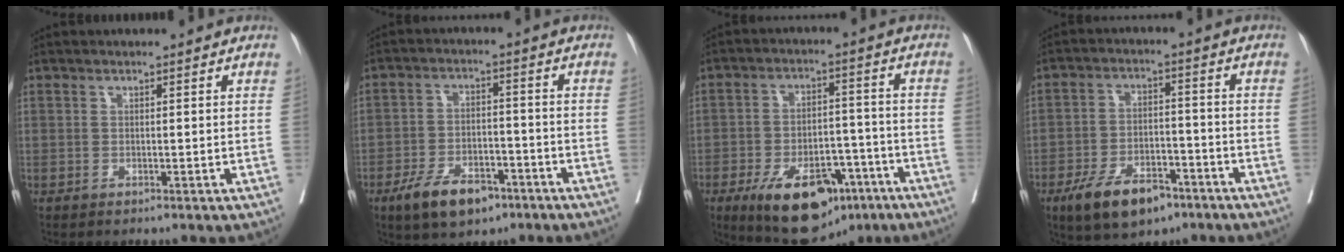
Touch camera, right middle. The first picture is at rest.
{"total": 8.7, "force": [-5.5, 4.1, 5.4], "torque": [-0.098, -0.003, -0.092]}
{"total": 15.2, "force": [-8.8, 7.2, 10.0], "torque": [-0.151, 0.004, -0.129]}
{"total": 10.1, "force": [-6.4, 4.6, 6.2], "torque": [-0.112, -0.004, -0.107]}